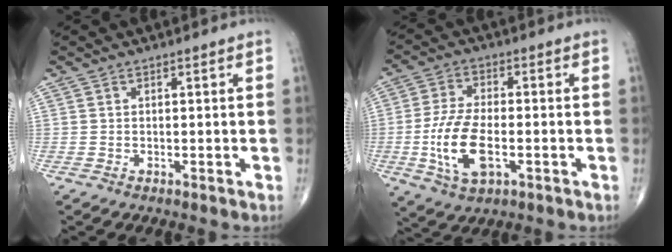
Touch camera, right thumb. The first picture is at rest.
{"total": 11.6, "force": [-2.6, 5.5, 9.8], "torque": [-0.201, 0.006, -0.047]}